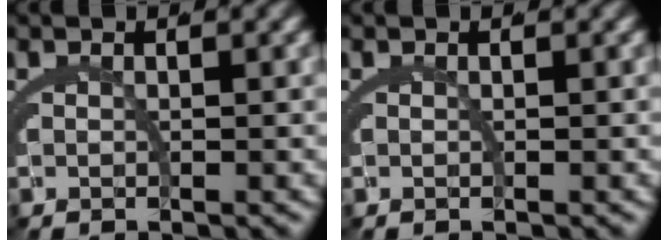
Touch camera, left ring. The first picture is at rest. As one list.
[{"total": 0.0}]